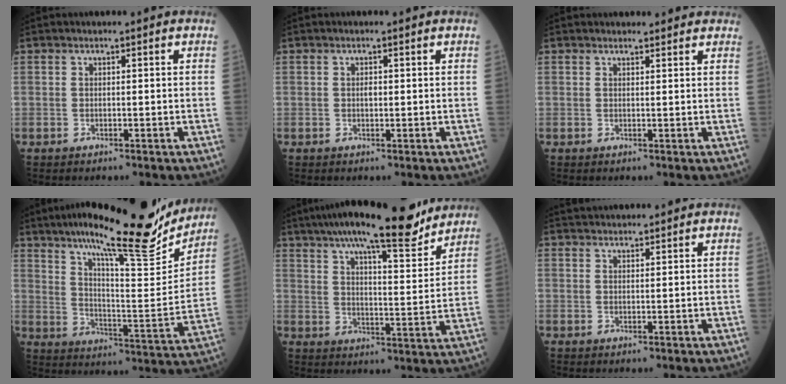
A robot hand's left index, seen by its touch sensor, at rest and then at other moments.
{"total": 0.7, "force": [0.1, 0.5, 0.6], "torque": [-0.015, 0.000, 0.002]}
{"total": 4.3, "force": [4.0, 1.3, 0.7], "torque": [-0.006, 0.010, 0.041]}
{"total": 22.8, "force": [18.9, 2.7, 12.5], "torque": [-0.198, -0.022, 0.270]}
{"total": 19.3, "force": [16.2, 2.7, 10.1], "torque": [-0.163, 0.006, 0.232]}
{"total": 4.7, "force": [4.5, 0.7, 1.1], "torque": [-0.016, 0.034, 0.069]}